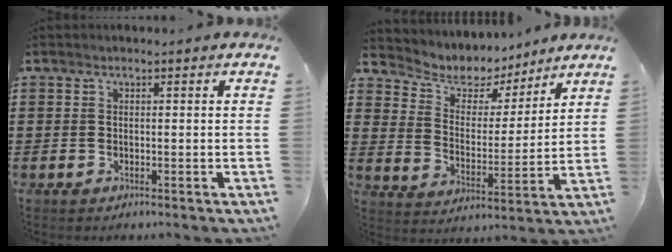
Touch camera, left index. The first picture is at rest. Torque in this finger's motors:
{"motor_torque": [2.14, 0.00, 0.06, 0.01]}